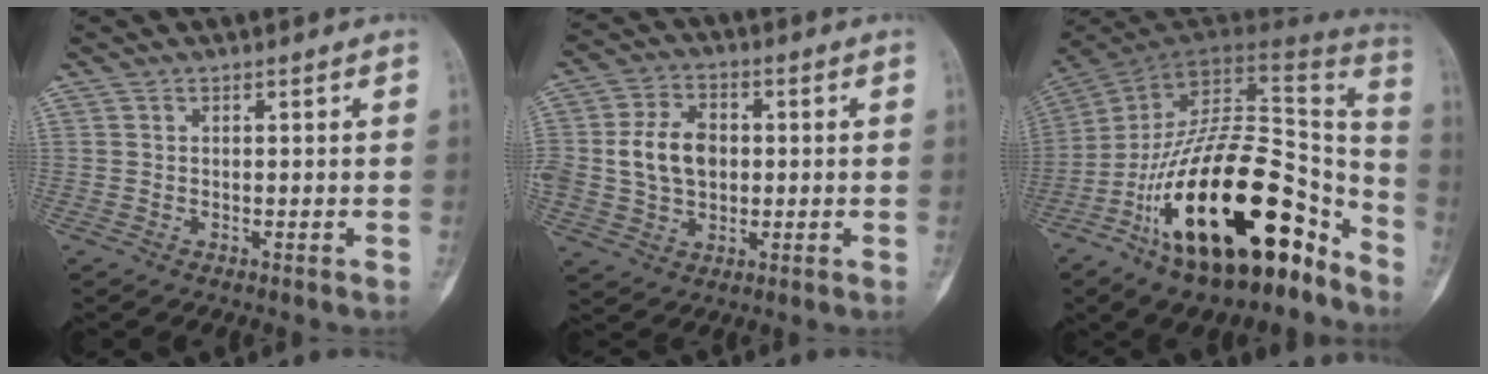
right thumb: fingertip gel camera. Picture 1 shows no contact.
{"total": 9.8, "force": [0.4, 7.2, 6.6], "torque": [-0.098, 0.014, 0.009]}
{"total": 30.3, "force": [-16.5, 13.3, 21.6], "torque": [-0.290, 0.092, -0.267]}